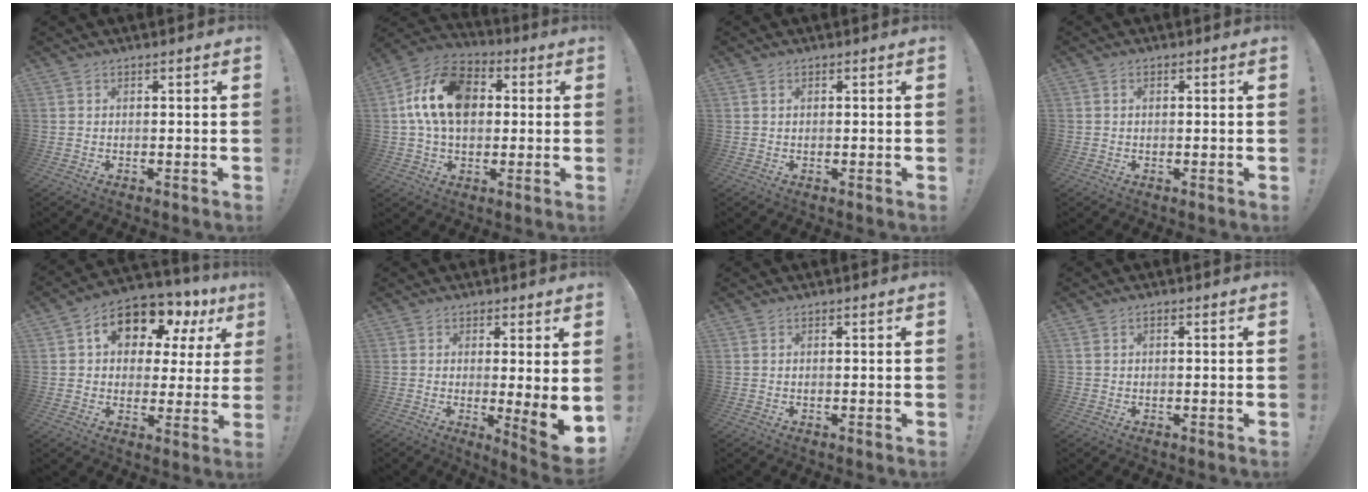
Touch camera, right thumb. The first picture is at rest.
{"total": 17.0, "force": [3.2, 12.1, 11.6], "torque": [-0.189, 0.007, 0.063]}
{"total": 0.8, "force": [0.4, 0.5, 0.4], "torque": [-0.006, 0.000, 0.007]}
{"total": 0.9, "force": [0.3, 0.7, 0.4], "torque": [-0.013, 0.005, 0.006]}
{"total": 12.9, "force": [7.0, 7.7, 7.7], "torque": [-0.123, -0.041, 0.120]}
{"total": 6.4, "force": [0.0, 0.3, 6.4], "torque": [-0.073, -0.029, -0.002]}
{"total": 0.0}
{"total": 0.9, "force": [0.1, 0.7, 0.4], "torque": [-0.008, 0.003, 0.002]}